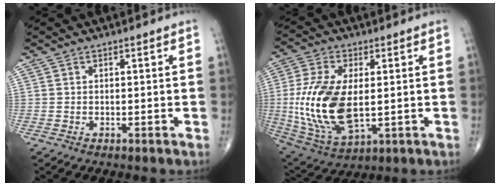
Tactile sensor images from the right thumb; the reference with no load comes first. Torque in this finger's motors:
{"motor_torque": [2.14, 2.32, 1.57, -1.18, 0.53]}